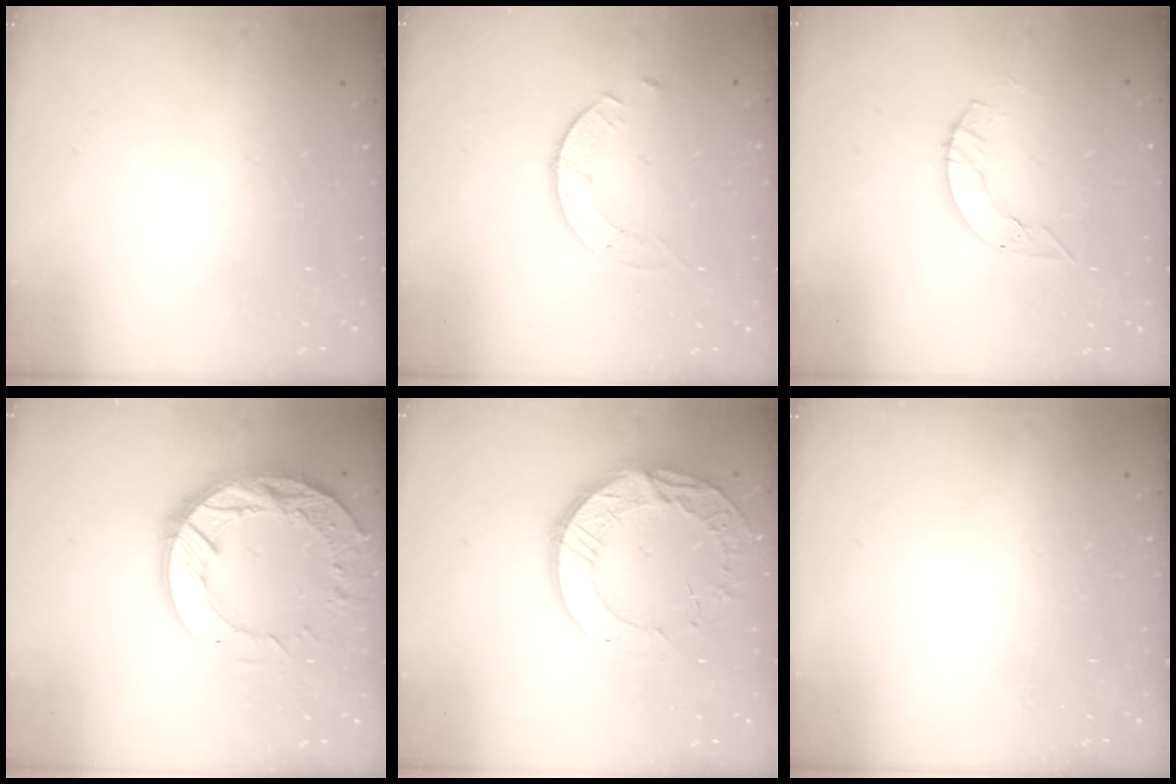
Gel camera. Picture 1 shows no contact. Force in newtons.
{"total": 3.0, "press": 3.0, "slide": 0.3}
{"total": 4.4, "press": 4.4, "slide": 0.2}
{"total": 20.2, "press": 20.1, "slide": 1.8}
{"total": 15.4, "press": 15.3, "slide": 1.6}
{"total": 0.0}